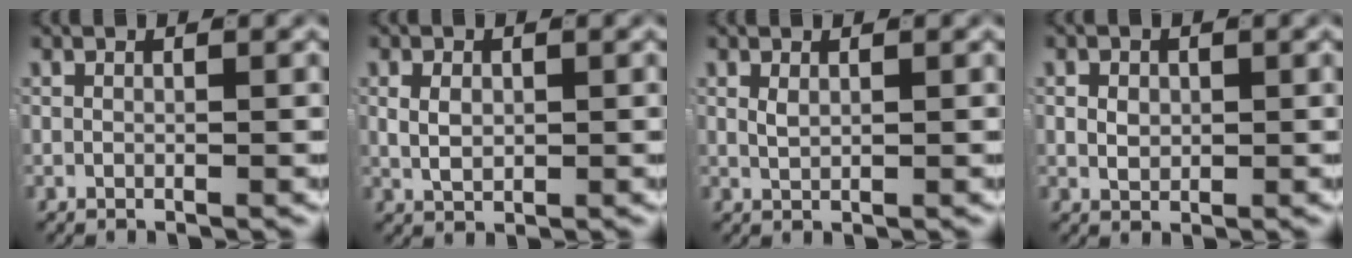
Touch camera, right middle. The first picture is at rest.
{"total": 2.2, "force": [0.2, 1.5, 1.6], "torque": [-0.033, -0.007, 0.013]}
{"total": 0.9, "force": [0.5, 0.1, 0.7], "torque": [-0.016, -0.009, 0.018]}
{"total": 1.5, "force": [0.2, 1.0, 1.0], "torque": [-0.018, -0.008, 0.013]}